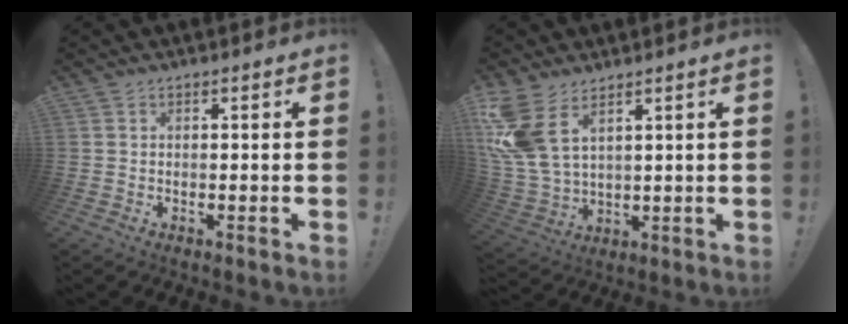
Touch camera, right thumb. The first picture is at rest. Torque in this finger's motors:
{"motor_torque": [0.29, 0.38, 0.44, 0.05, 0.20]}